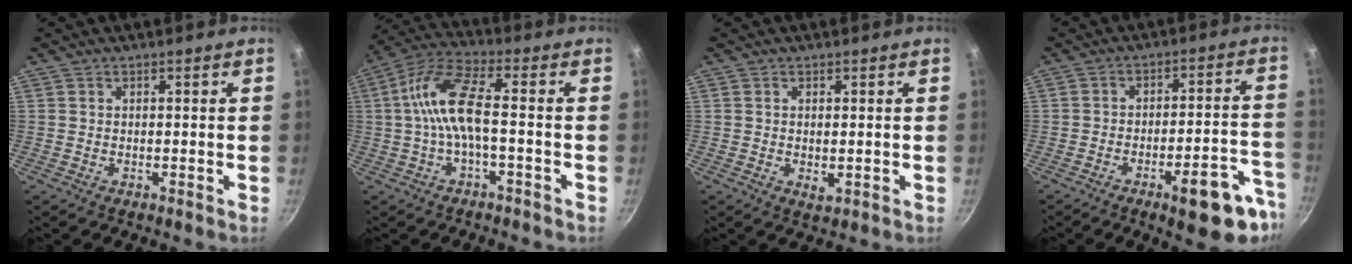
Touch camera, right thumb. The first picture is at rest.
{"total": 10.2, "force": [-1.2, 3.4, 9.5], "torque": [-0.208, 0.036, -0.034]}
{"total": 1.9, "force": [0.0, 0.9, 1.6], "torque": [-0.027, -0.005, 0.003]}
{"total": 14.8, "force": [-8.1, 4.6, 11.4], "torque": [-0.103, 0.049, -0.104]}